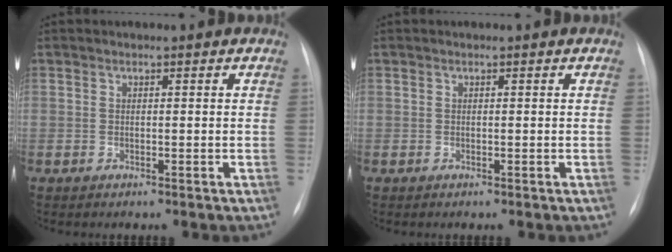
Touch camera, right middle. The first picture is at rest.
{"total": 0.0}